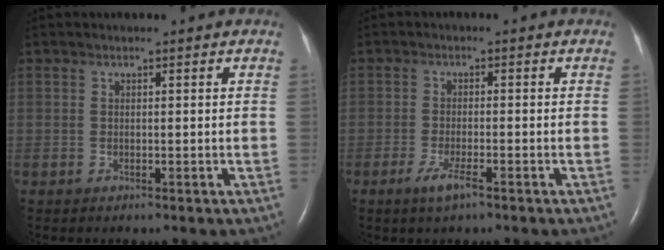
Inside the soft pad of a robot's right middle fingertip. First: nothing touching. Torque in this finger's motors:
{"motor_torque": [0.02, -0.02, 0.02, 0.06]}